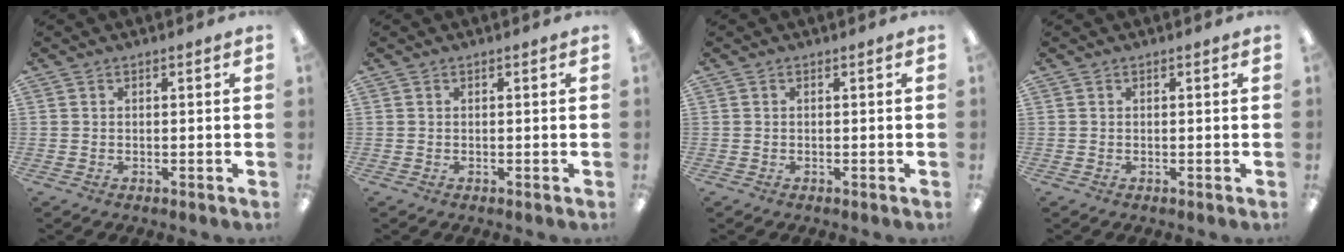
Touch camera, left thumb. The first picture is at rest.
{"total": 0.0}
{"total": 0.0}
{"total": 0.0}